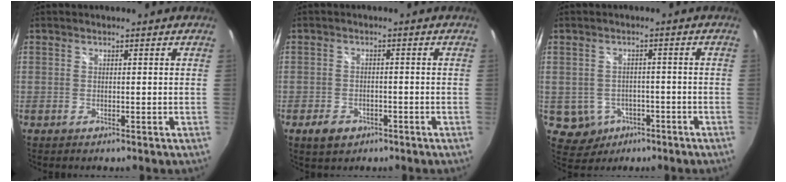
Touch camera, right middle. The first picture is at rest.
{"total": 3.6, "force": [-2.1, 2.5, 1.6], "torque": [-0.039, 0.000, -0.031]}
{"total": 5.7, "force": [-2.5, 4.9, 1.5], "torque": [-0.044, 0.004, -0.023]}